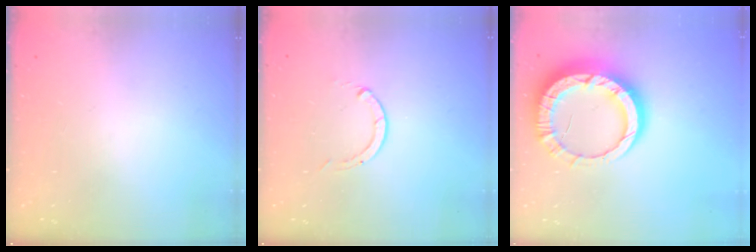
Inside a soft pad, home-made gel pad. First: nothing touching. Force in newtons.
{"total": 0.0}
{"total": 15.5, "press": 15.5, "slide": 1.3}